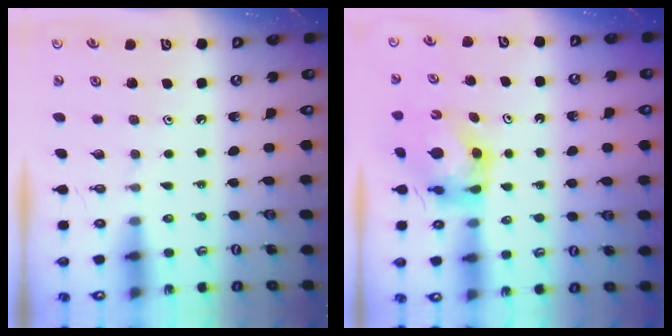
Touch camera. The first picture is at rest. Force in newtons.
{"total": 6.1, "press": 6.1, "slide": 0.5}